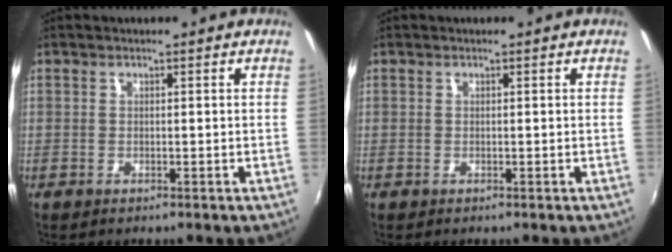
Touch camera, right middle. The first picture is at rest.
{"total": 0.0}